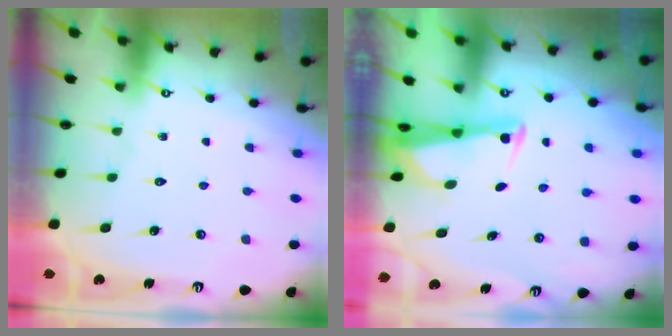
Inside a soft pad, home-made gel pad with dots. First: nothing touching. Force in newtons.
{"total": 2.5, "press": 2.5, "slide": 0.5}